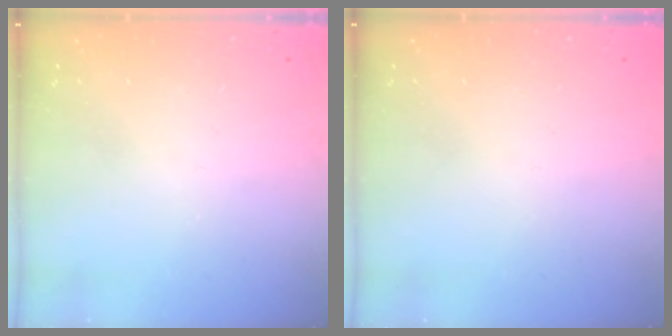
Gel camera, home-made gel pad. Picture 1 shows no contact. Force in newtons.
{"total": 0.0}